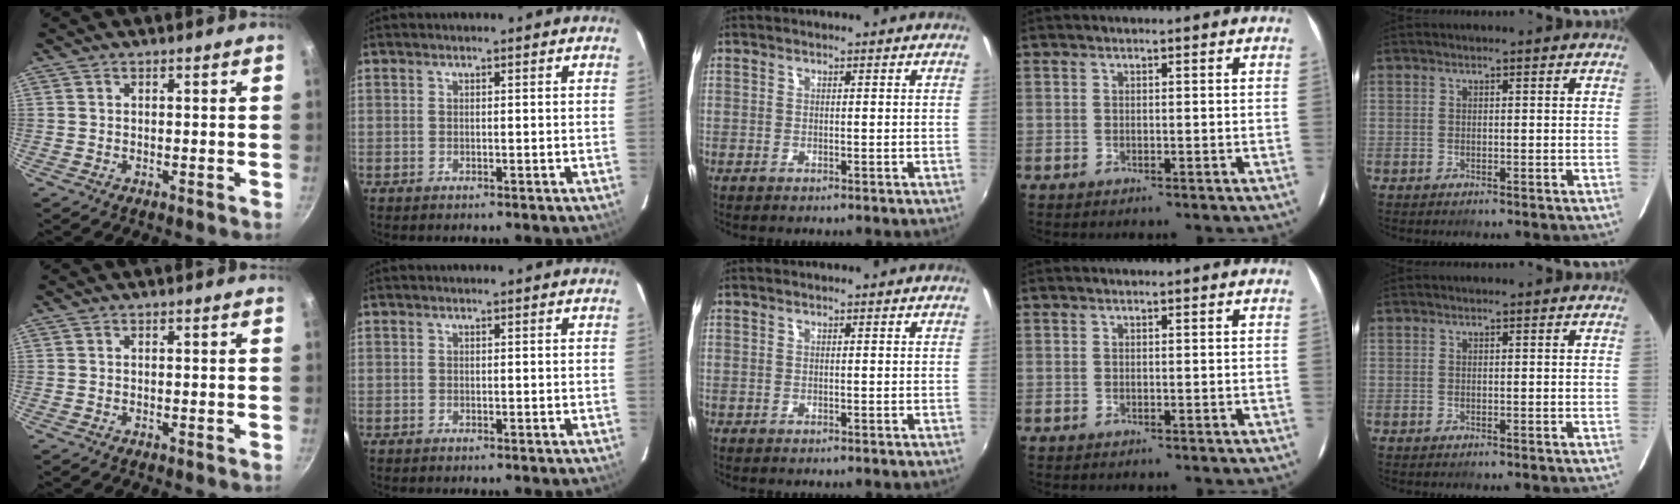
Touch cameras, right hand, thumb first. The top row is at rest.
{}